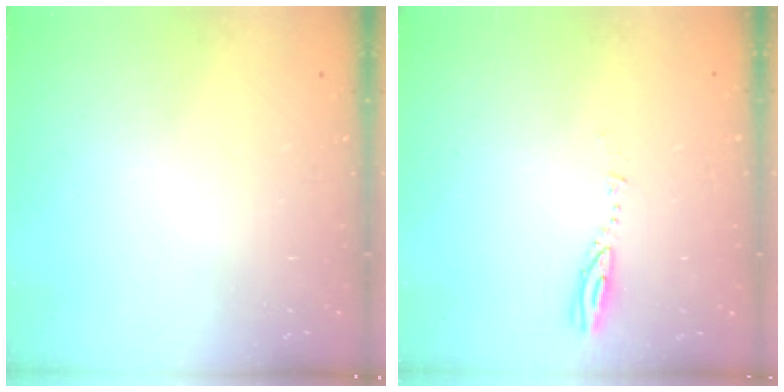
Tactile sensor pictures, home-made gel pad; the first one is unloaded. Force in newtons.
{"total": 2.9, "press": 2.9, "slide": 0.3}